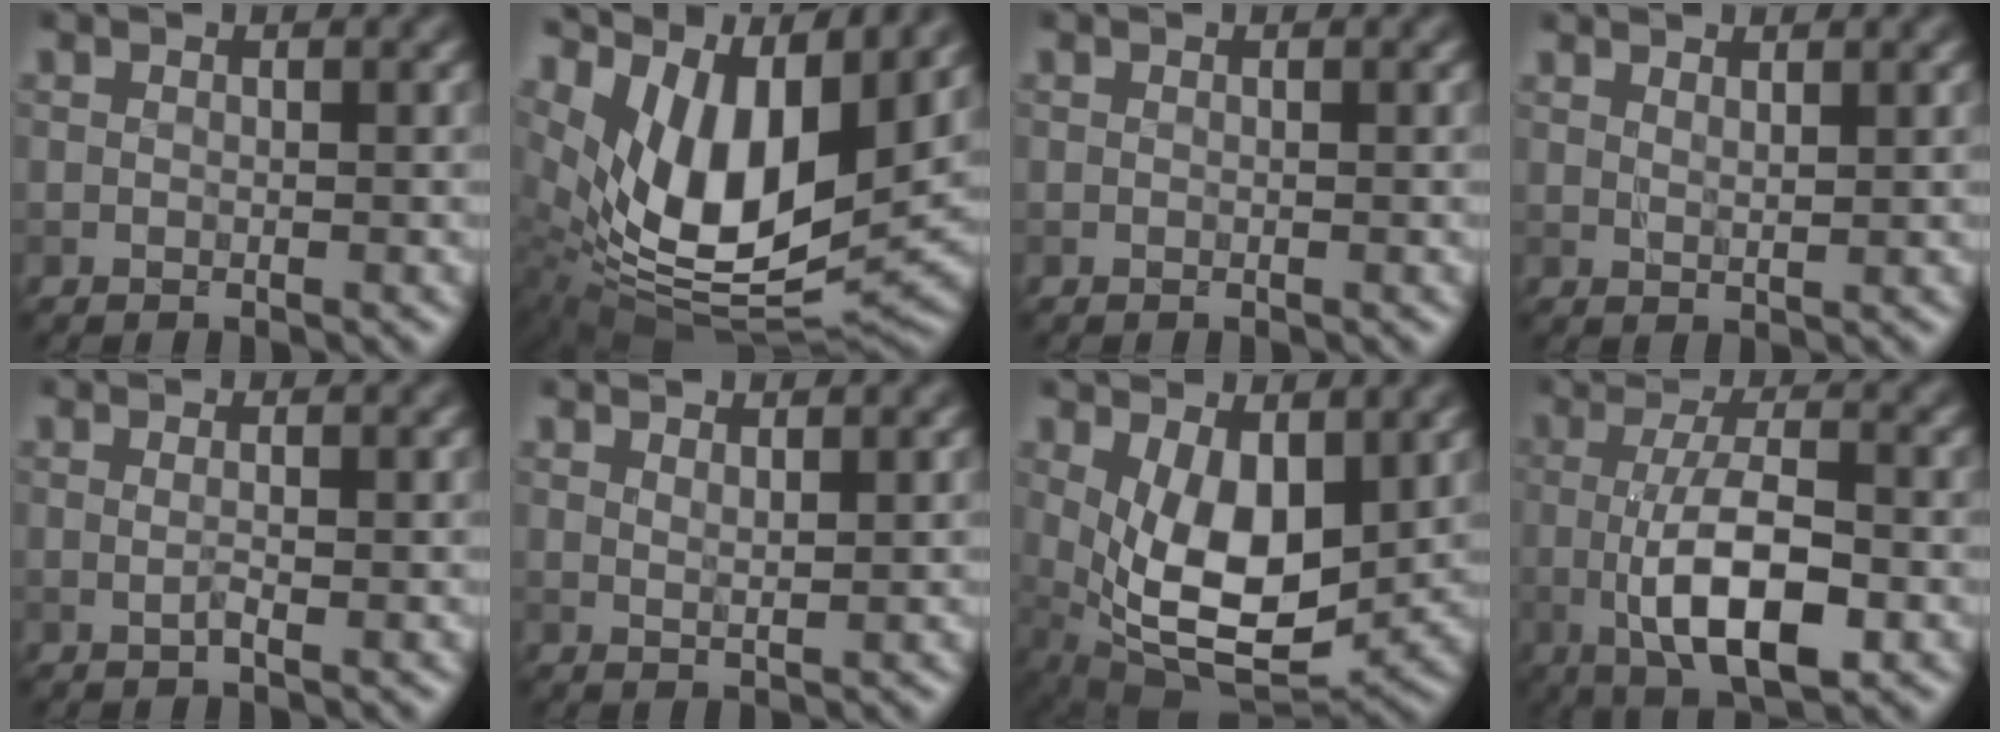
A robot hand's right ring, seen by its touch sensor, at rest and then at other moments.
{"total": 13.1, "force": [4.2, 6.3, 10.7], "torque": [-0.199, -0.008, 0.075]}
{"total": 0.0}
{"total": 1.3, "force": [1.3, -0.2, 0.1], "torque": [0.000, 0.000, 0.021]}
{"total": 0.7, "force": [0.4, -0.1, 0.6], "torque": [-0.011, -0.003, 0.003]}
{"total": 1.5, "force": [1.5, 0.0, 0.4], "torque": [-0.004, 0.001, 0.020]}
{"total": 8.4, "force": [1.3, 4.1, 7.2], "torque": [-0.142, -0.006, 0.025]}
{"total": 7.3, "force": [-1.0, 2.3, 6.9], "torque": [-0.113, -0.004, -0.019]}